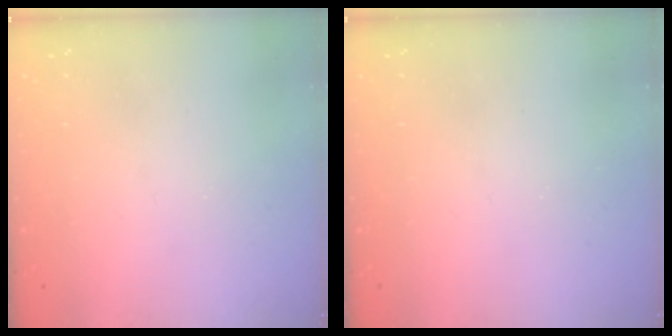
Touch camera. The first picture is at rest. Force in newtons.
{"total": 0.0}